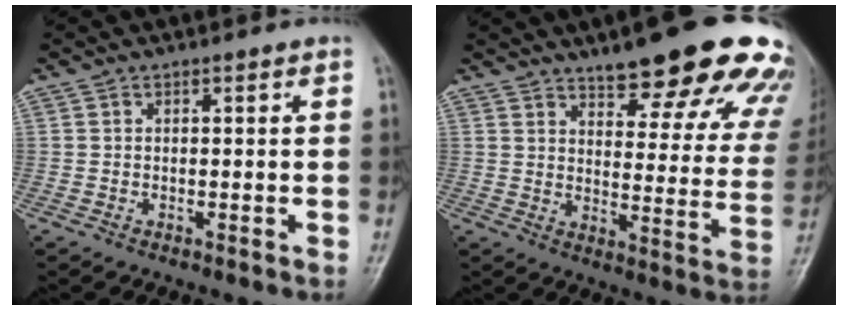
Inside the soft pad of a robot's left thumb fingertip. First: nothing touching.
{"total": 23.3, "force": [17.1, 6.5, 14.4], "torque": [-0.137, -0.080, 0.209]}